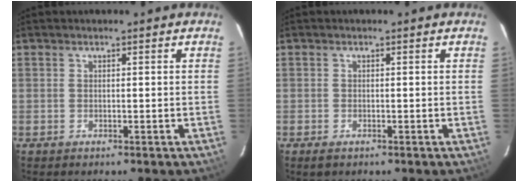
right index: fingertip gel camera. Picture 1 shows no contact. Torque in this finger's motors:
{"motor_torque": [0.18, -0.02, 0.10, 0.02]}